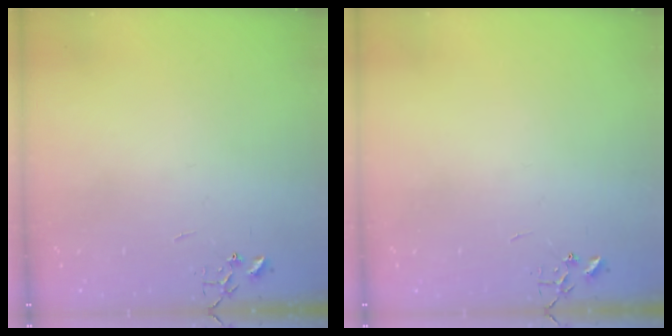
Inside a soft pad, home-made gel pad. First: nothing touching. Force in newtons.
{"total": 0.0}